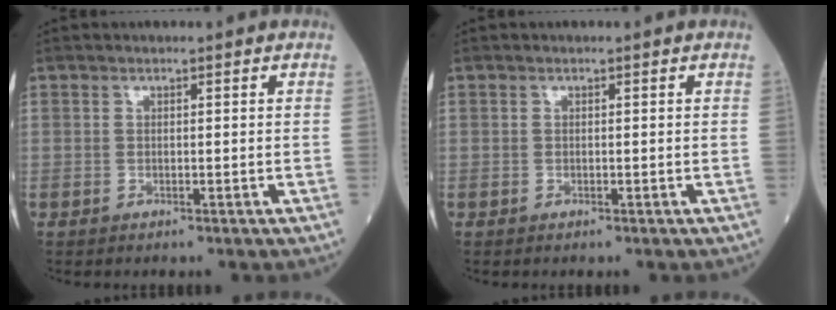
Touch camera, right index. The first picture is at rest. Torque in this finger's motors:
{"motor_torque": [0.02, -0.01, 0.02, -0.01]}